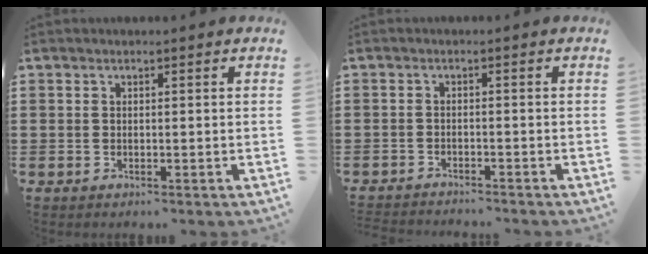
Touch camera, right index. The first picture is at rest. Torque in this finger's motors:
{"motor_torque": [-2.14, 0.00, -1.05, 0.01]}